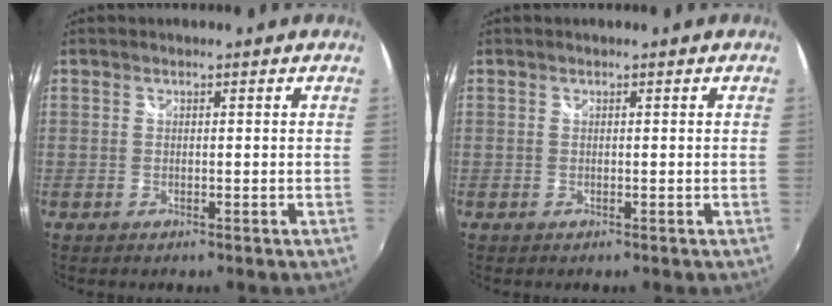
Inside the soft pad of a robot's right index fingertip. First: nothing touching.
{"total": 0.0}